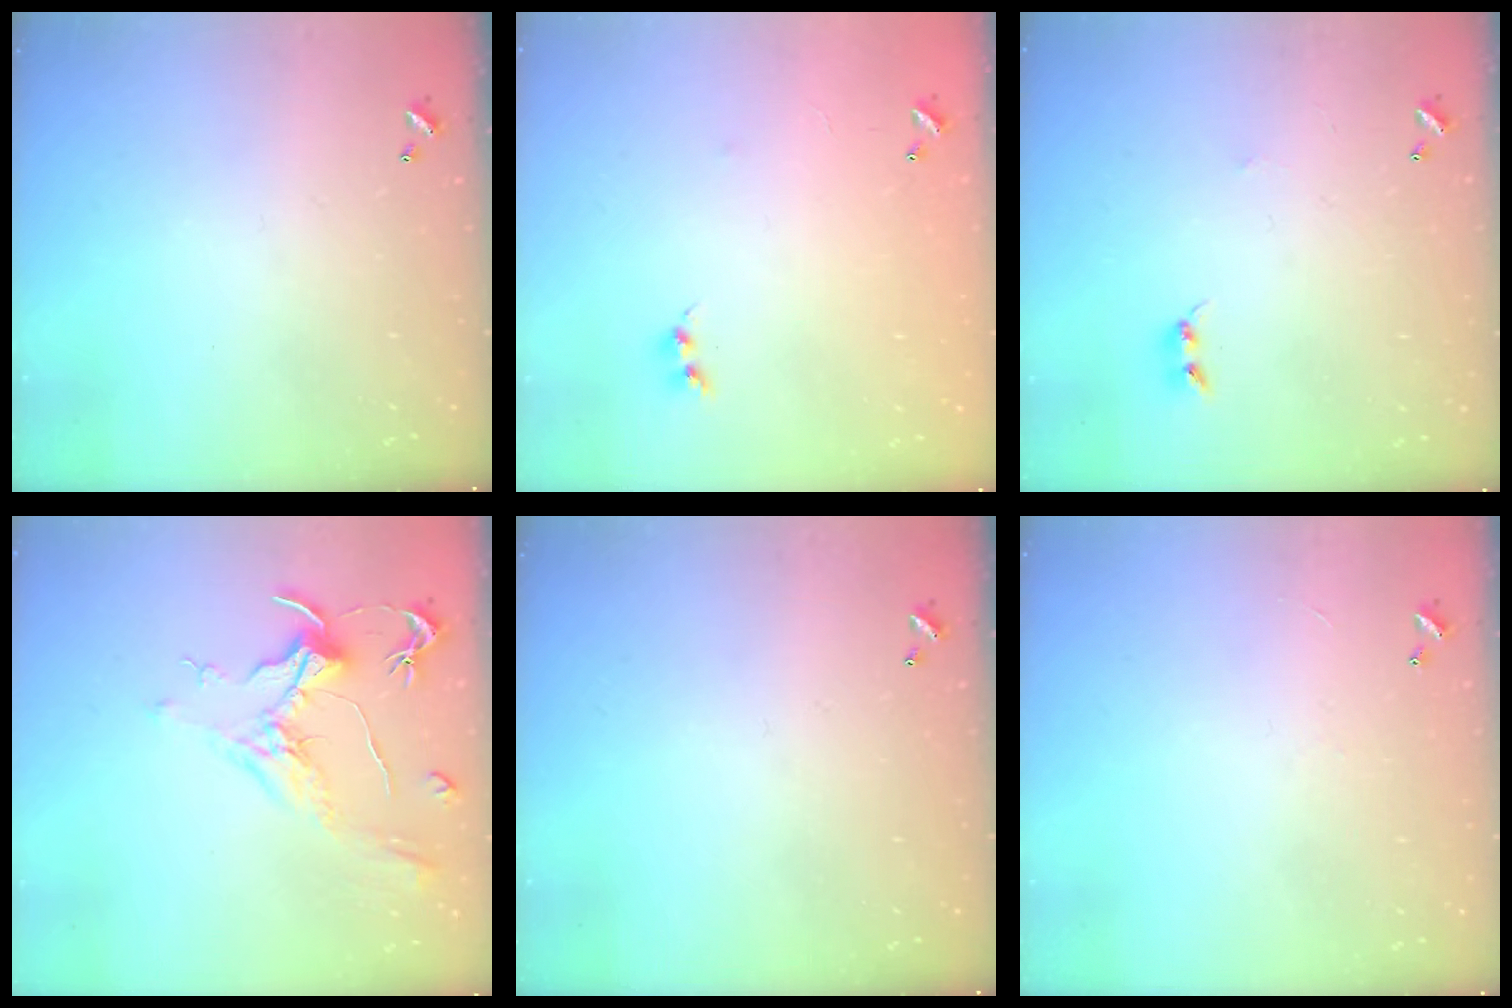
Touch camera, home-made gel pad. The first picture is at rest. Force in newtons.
{"total": 7.2, "press": 7.2, "slide": 0.7}
{"total": 2.5, "press": 2.5, "slide": 0.4}
{"total": 2.1, "press": 2.0, "slide": 0.8}
{"total": 0.0}
{"total": 1.2, "press": 1.1, "slide": 0.4}